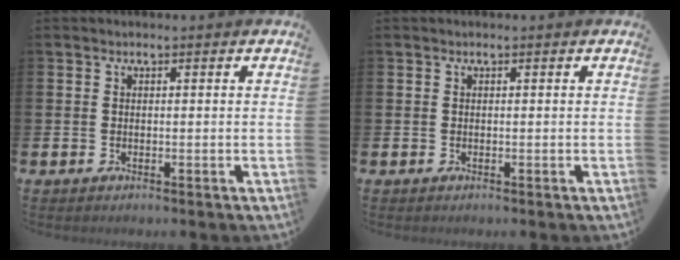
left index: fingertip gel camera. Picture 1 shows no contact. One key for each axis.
{"total": 0.0}